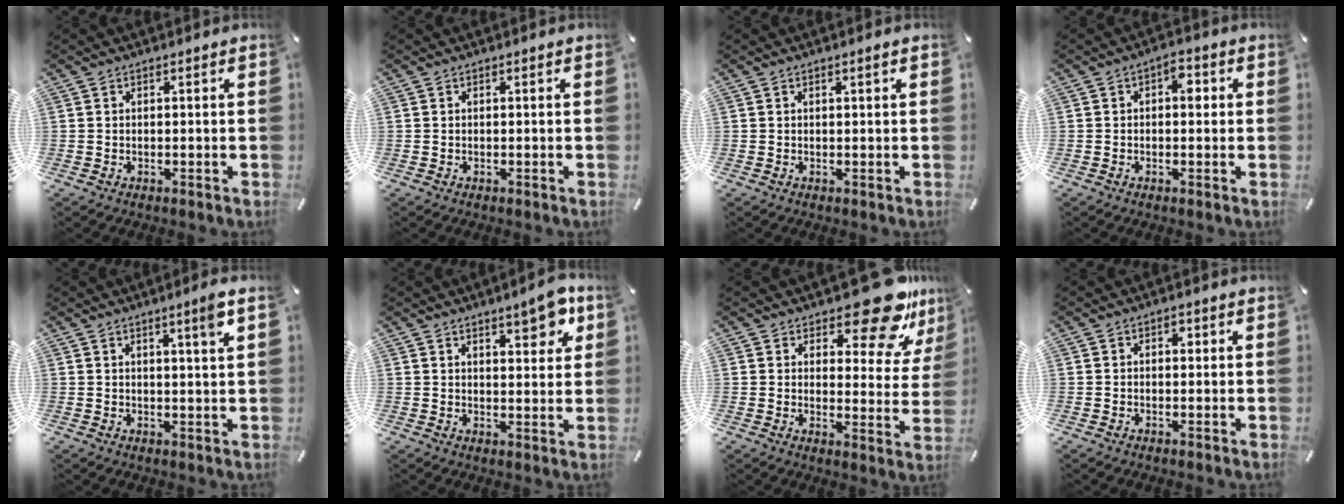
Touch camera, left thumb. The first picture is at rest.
{"total": 0.0}
{"total": 1.0, "force": [0.4, 0.2, 0.9], "torque": [-0.017, 0.001, 0.006]}
{"total": 3.7, "force": [0.2, 2.3, 2.9], "torque": [-0.035, 0.004, -0.005]}
{"total": 4.4, "force": [2.4, 0.0, 3.7], "torque": [-0.067, -0.006, 0.038]}
{"total": 7.4, "force": [5.0, 2.9, 4.6], "torque": [-0.054, -0.026, 0.080]}
{"total": 16.1, "force": [12.1, 5.9, 8.9], "torque": [-0.107, -0.092, 0.199]}
{"total": 1.3, "force": [0.3, 1.1, 0.8], "torque": [-0.009, 0.004, 0.002]}